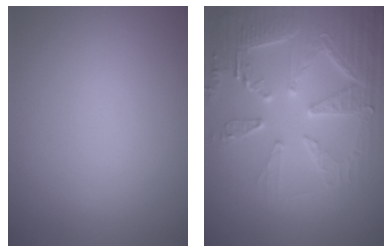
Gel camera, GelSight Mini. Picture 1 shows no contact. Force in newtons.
{"total": 6.7, "press": 5.6, "slide": 3.7}